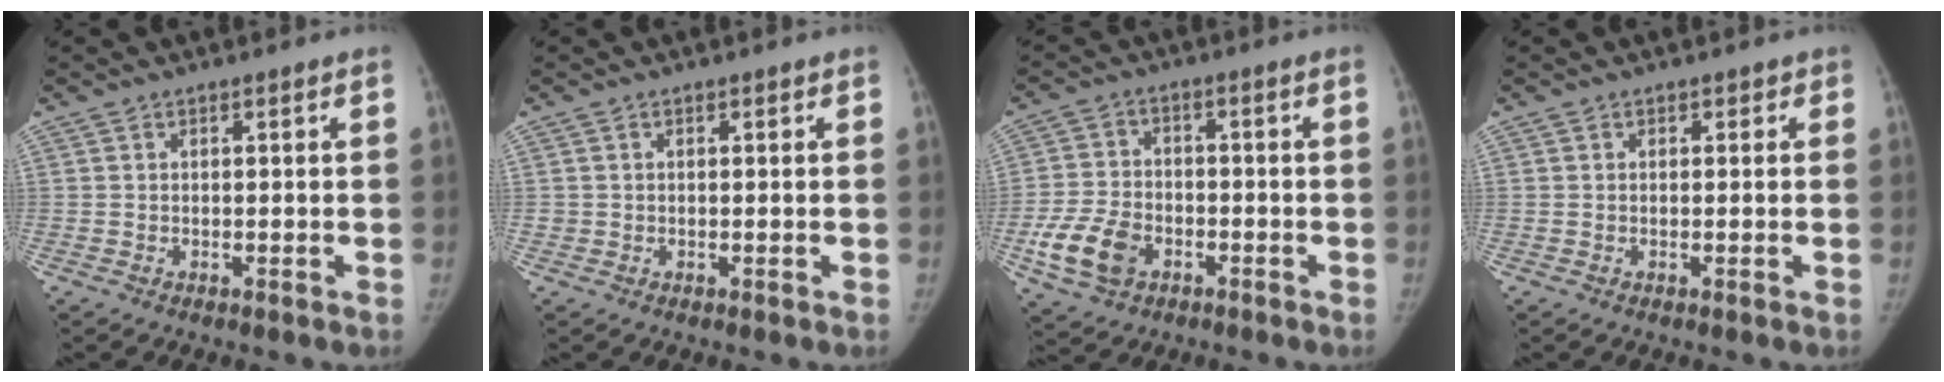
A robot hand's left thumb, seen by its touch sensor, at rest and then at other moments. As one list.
[{"total": 0.8, "force": [-0.1, 0.8, 0.0], "torque": [0.006, 0.004, -0.003]}, {"total": 9.5, "force": [-3.9, 6.5, 5.7], "torque": [-0.110, 0.015, -0.071]}, {"total": 0.5, "force": [0.0, 0.5, 0.1], "torque": [0.003, 0.002, -0.004]}]